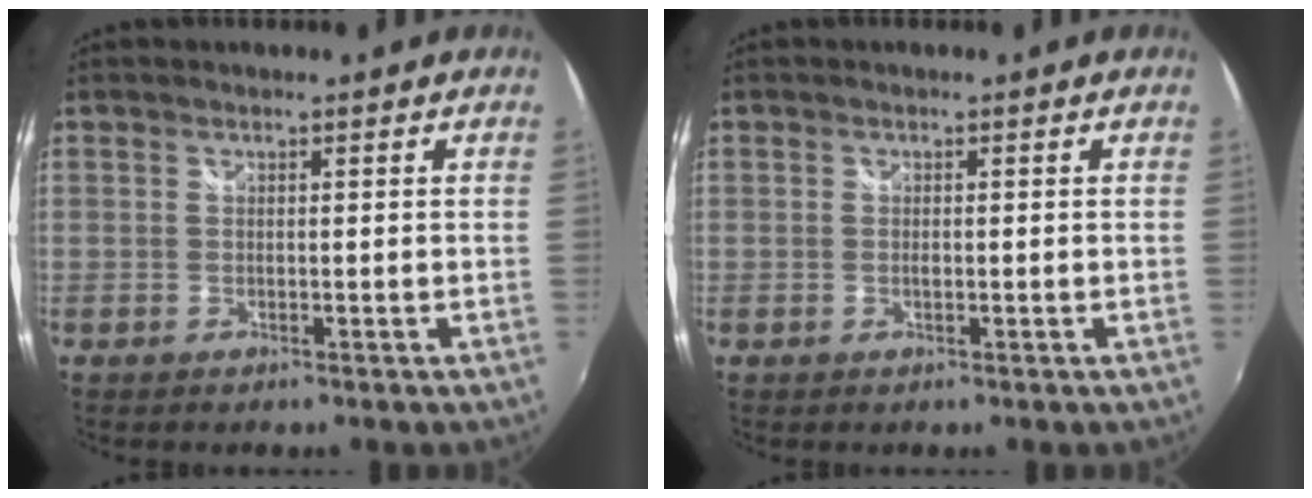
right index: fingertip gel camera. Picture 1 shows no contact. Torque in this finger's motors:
{"motor_torque": [0.03, 0.09, -0.02, 0.00]}